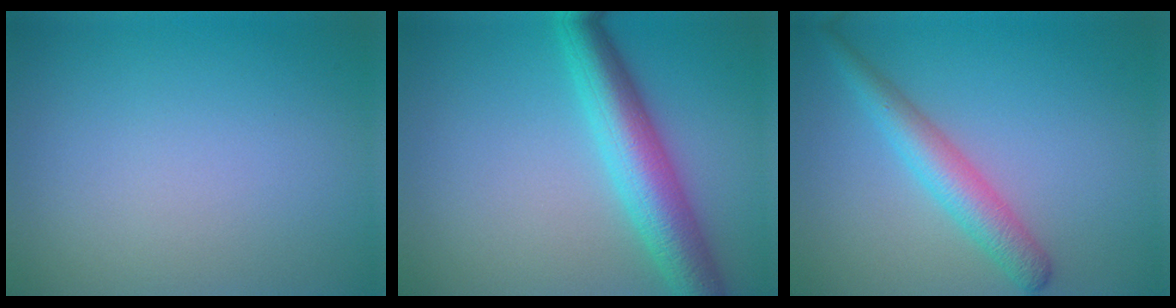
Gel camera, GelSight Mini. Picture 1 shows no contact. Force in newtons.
{"total": 6.3, "press": 6.3, "slide": 0.1}
{"total": 3.7, "press": 3.7, "slide": 0.1}